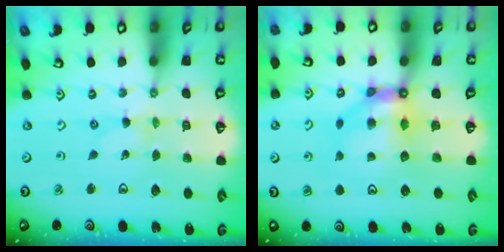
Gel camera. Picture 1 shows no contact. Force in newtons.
{"total": 7.8, "press": 7.8, "slide": 0.9}